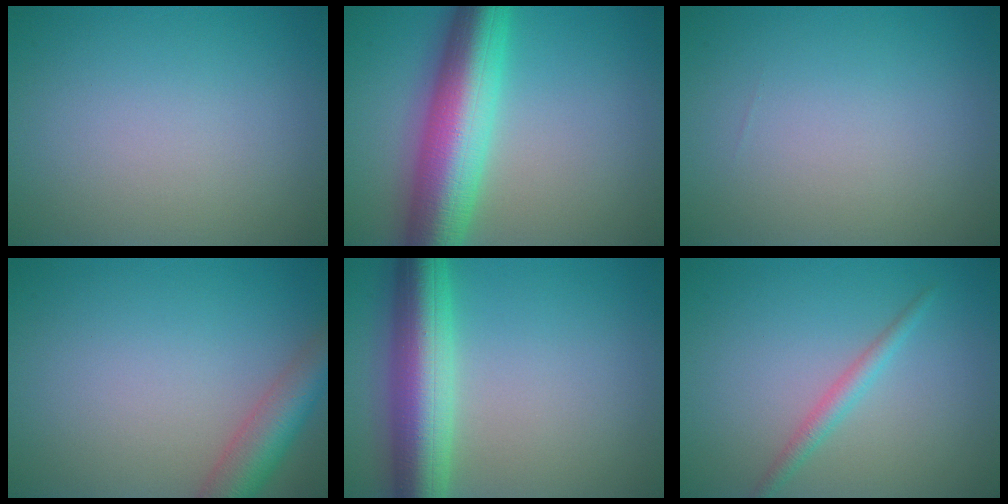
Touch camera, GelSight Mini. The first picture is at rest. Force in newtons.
{"total": 10.5, "press": 10.5, "slide": 0.1}
{"total": 0.0}
{"total": 4.7, "press": 4.7, "slide": 0.2}
{"total": 8.2, "press": 8.2, "slide": 0.4}
{"total": 1.7, "press": 1.7, "slide": 0.1}